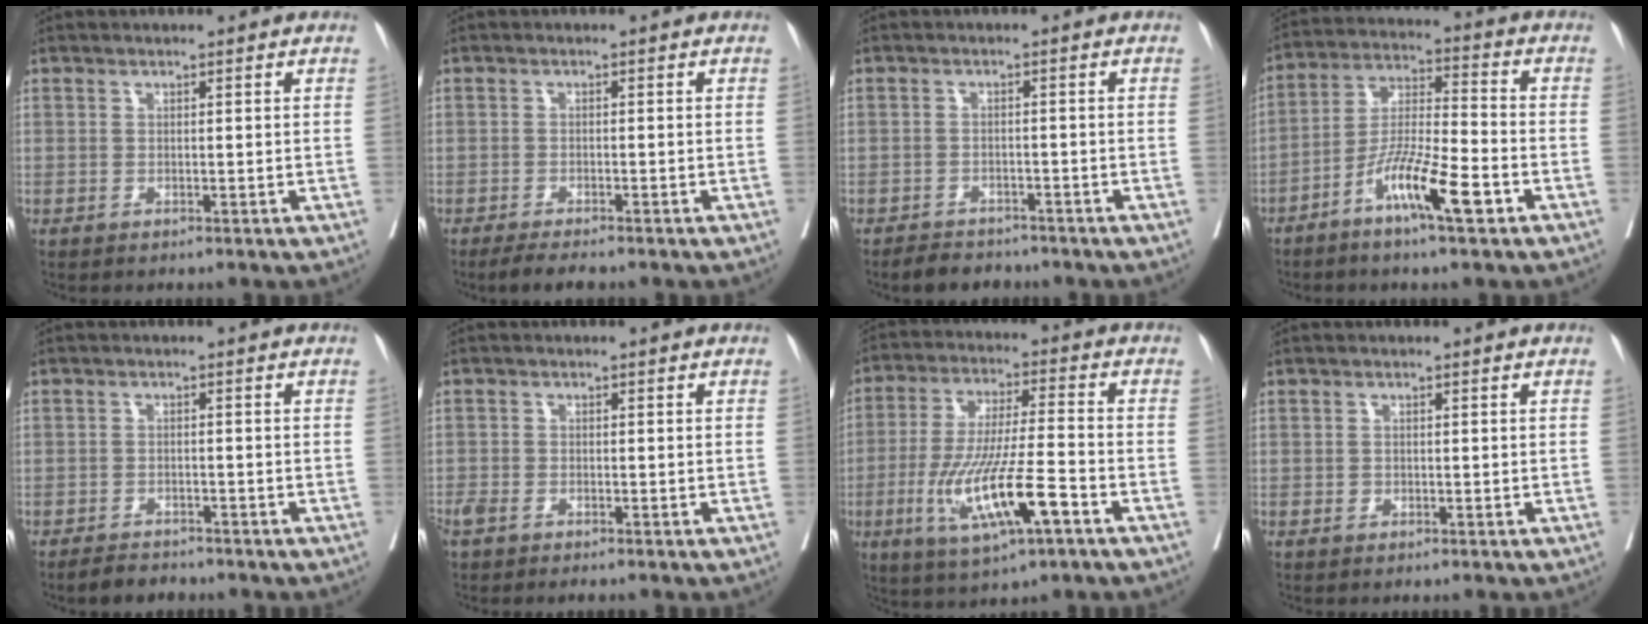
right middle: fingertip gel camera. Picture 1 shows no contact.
{"total": 4.0, "force": [-3.3, 0.3, 2.2], "torque": [-0.034, -0.009, -0.052]}
{"total": 4.8, "force": [-4.3, 1.8, 1.1], "torque": [-0.019, -0.005, -0.064]}
{"total": 10.6, "force": [-5.5, 0.9, 8.9], "torque": [-0.175, -0.008, -0.104]}
{"total": 3.5, "force": [-3.2, 1.1, 0.9], "torque": [-0.018, -0.005, -0.053]}
{"total": 4.0, "force": [-3.0, 1.6, 2.1], "torque": [-0.043, -0.010, -0.051]}
{"total": 14.0, "force": [-5.4, 1.5, 12.8], "torque": [-0.258, -0.021, -0.091]}
{"total": 0.6, "force": [-0.3, 0.5, 0.2], "torque": [-0.003, 0.002, -0.004]}